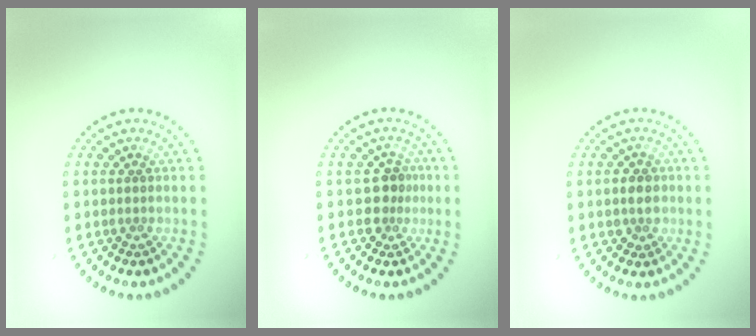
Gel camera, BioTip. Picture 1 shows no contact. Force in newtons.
{"total": 2.3, "press": 1.9, "slide": 1.4}
{"total": 2.0, "press": 1.9, "slide": 0.7}